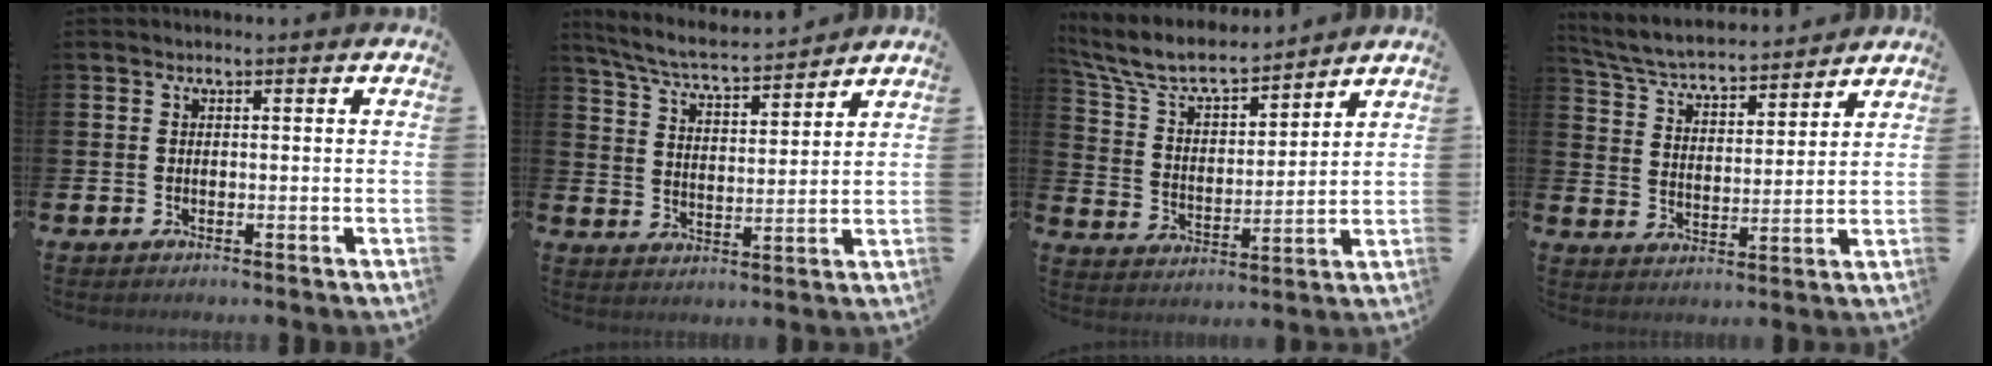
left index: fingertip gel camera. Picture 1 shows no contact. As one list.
[{"total": 6.1, "force": [5.8, 0.5, 2.0], "torque": [-0.063, -0.037, 0.099]}, {"total": 8.2, "force": [7.3, 2.1, 3.0], "torque": [-0.091, -0.050, 0.127]}, {"total": 5.4, "force": [5.2, 1.1, 1.3], "torque": [-0.051, -0.043, 0.086]}]